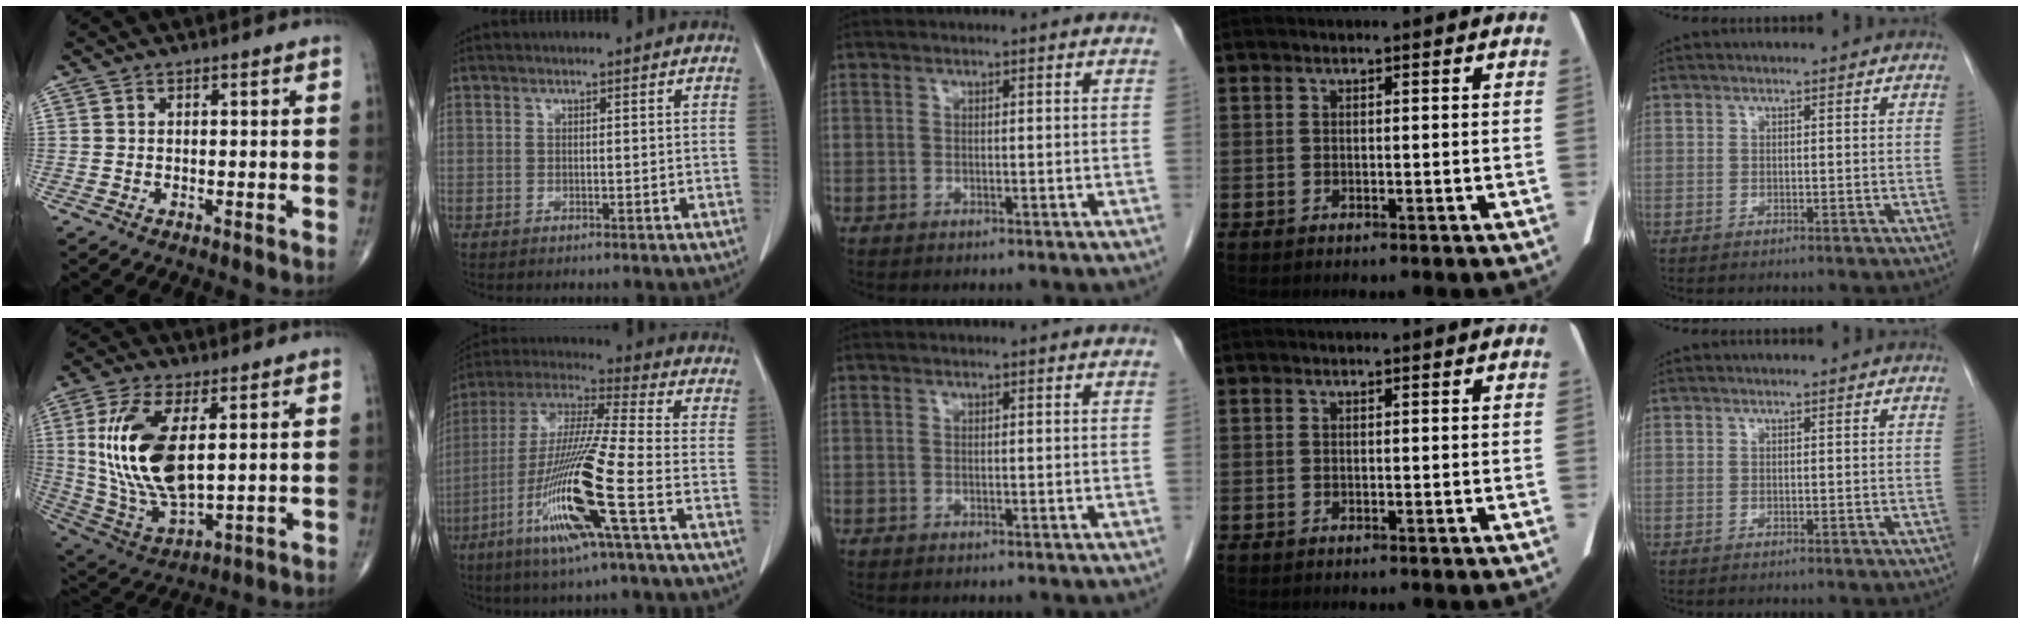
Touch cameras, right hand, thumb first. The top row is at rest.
{"thumb": {"total": 17.7, "force": [3.4, 8.0, 15.4], "torque": [-0.314, -0.021, 0.079]}, "index": {"total": 16.9, "force": [-6.6, -0.7, 15.6], "torque": [-0.322, -0.023, -0.130]}}